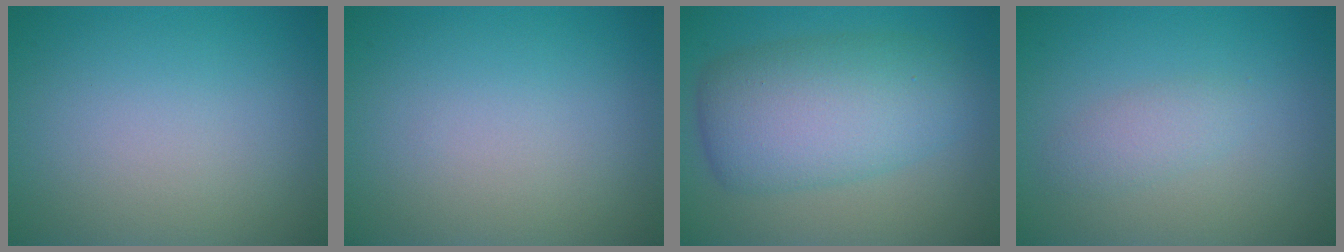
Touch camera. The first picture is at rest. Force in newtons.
{"total": 0.0}
{"total": 7.7, "press": 7.7, "slide": 0.1}
{"total": 1.6, "press": 1.6, "slide": 0.0}